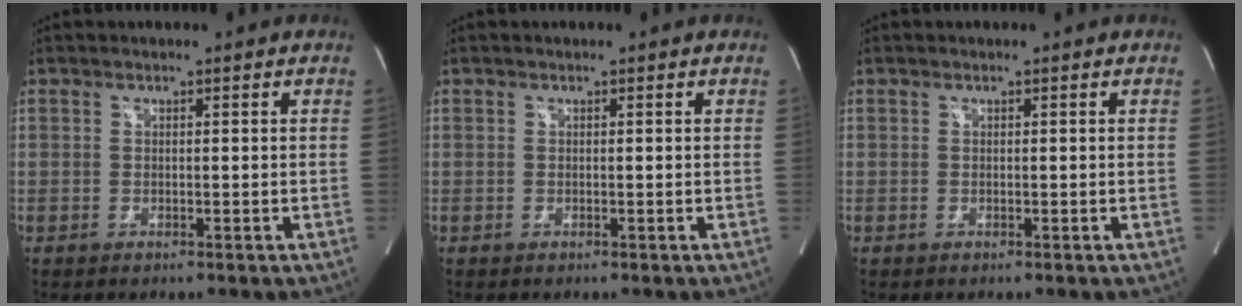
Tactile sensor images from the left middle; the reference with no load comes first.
{"total": 0.0}
{"total": 0.0}